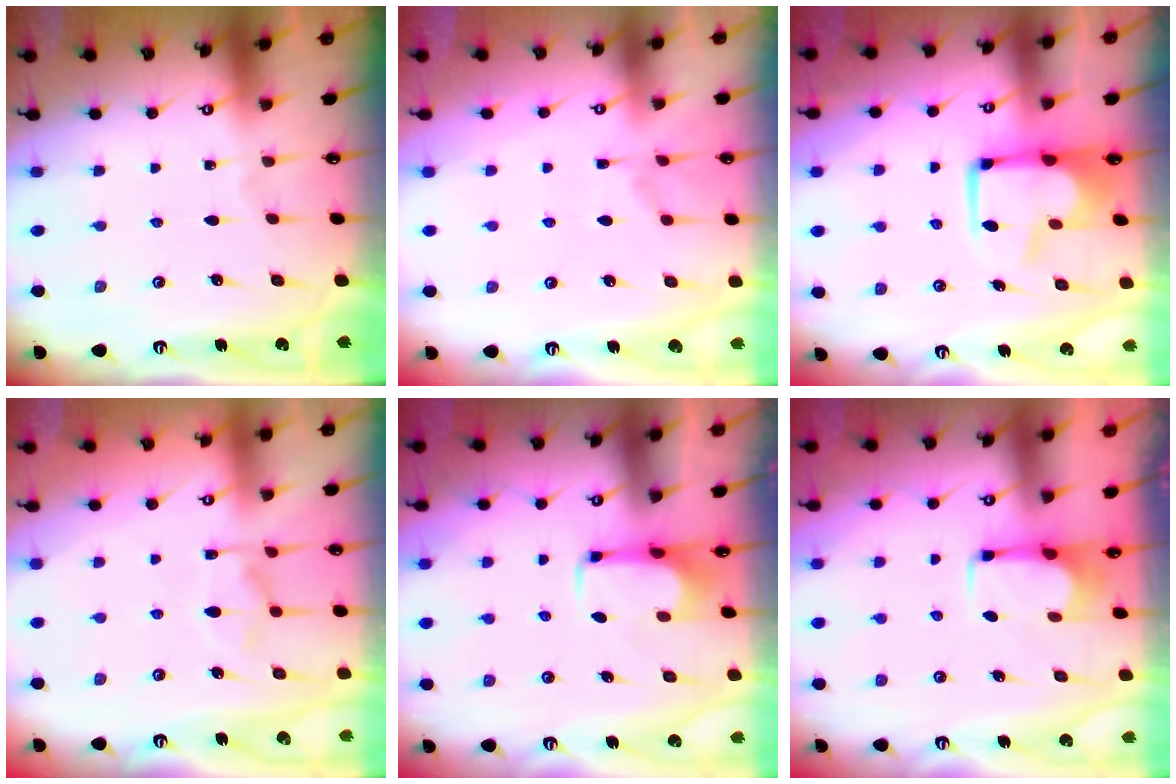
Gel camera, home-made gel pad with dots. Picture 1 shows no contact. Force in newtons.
{"total": 2.2, "press": 1.8, "slide": 1.3}
{"total": 2.6, "press": 2.3, "slide": 1.2}
{"total": 4.3, "press": 4.1, "slide": 1.4}
{"total": 1.9, "press": 1.9, "slide": 0.3}
{"total": 3.0, "press": 2.9, "slide": 0.5}